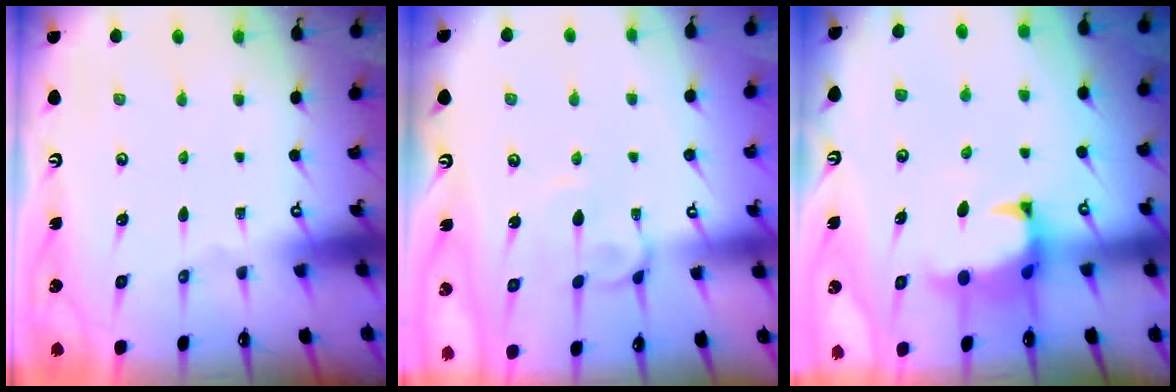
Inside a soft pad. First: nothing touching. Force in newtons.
{"total": 3.8, "press": 3.8, "slide": 0.2}
{"total": 1.0, "press": 0.1, "slide": 1.0}